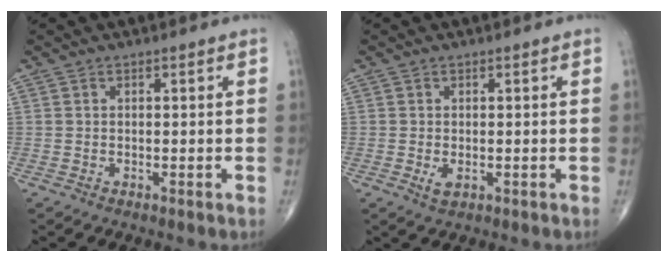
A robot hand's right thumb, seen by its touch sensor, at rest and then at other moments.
{"total": 1.8, "force": [-0.3, 1.0, 1.4], "torque": [-0.027, -0.004, -0.003]}